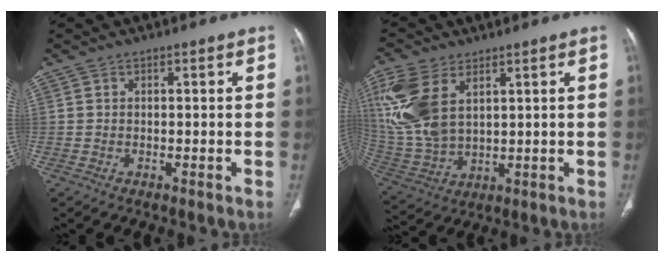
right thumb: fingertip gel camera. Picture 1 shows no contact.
{"total": 15.4, "force": [5.9, 8.8, 11.2], "torque": [-0.259, -0.014, 0.131]}